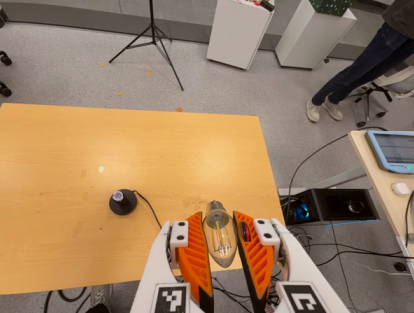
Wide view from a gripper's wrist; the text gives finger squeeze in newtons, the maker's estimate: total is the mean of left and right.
{"total": 13.8, "left": 15.1, "right": 12.4}